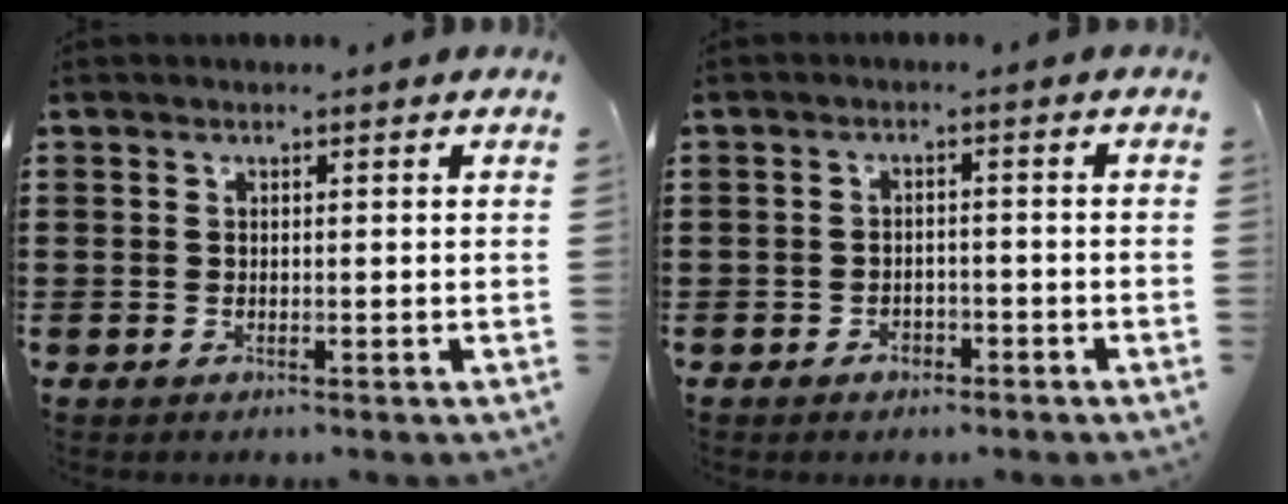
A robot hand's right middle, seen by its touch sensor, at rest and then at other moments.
{"total": 1.7, "force": [-1.4, 0.9, 0.4], "torque": [-0.015, -0.003, -0.031]}